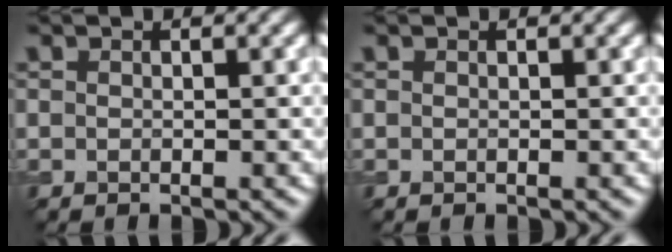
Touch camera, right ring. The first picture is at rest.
{"total": 0.0}